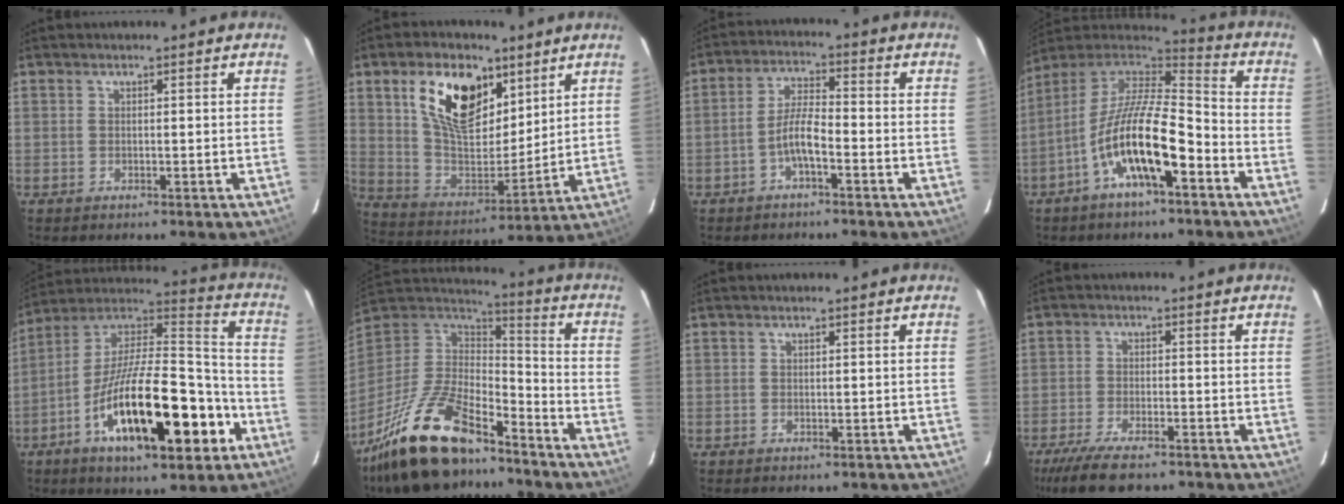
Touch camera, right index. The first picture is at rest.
{"total": 17.3, "force": [8.5, 9.5, 11.8], "torque": [-0.217, 0.008, 0.166]}
{"total": 5.1, "force": [-2.7, 1.1, 4.1], "torque": [-0.089, 0.010, -0.049]}
{"total": 16.8, "force": [-7.7, 5.1, 14.0], "torque": [-0.262, -0.011, -0.147]}
{"total": 25.8, "force": [-10.9, 9.1, 21.5], "torque": [-0.357, -0.015, -0.178]}
{"total": 24.3, "force": [-17.6, 9.1, 14.1], "torque": [-0.290, -0.022, -0.302]}
{"total": 2.7, "force": [-2.3, 1.2, 0.8], "torque": [-0.014, -0.004, -0.024]}
{"total": 12.2, "force": [-9.8, 3.6, 6.3], "torque": [-0.149, -0.032, -0.168]}